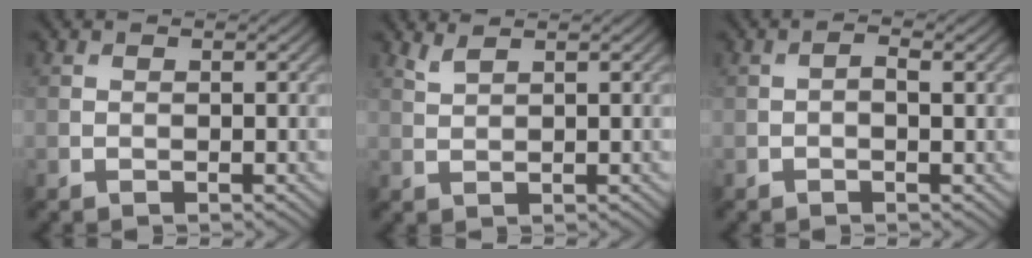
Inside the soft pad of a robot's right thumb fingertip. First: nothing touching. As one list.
[{"total": 1.5, "force": [1.3, 0.2, 0.7], "torque": [-0.022, 0.004, 0.032]}, {"total": 1.5, "force": [-0.1, 0.6, 1.4], "torque": [-0.023, 0.002, -0.002]}]